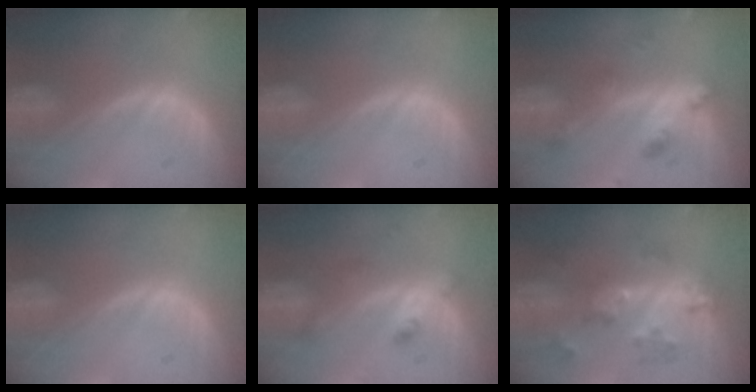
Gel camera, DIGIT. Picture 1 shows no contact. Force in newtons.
{"total": 0.0}
{"total": 5.9, "press": 5.2, "slide": 2.8}
{"total": 0.0}
{"total": 4.2, "press": 3.8, "slide": 1.8}
{"total": 6.7, "press": 6.7, "slide": 0.6}